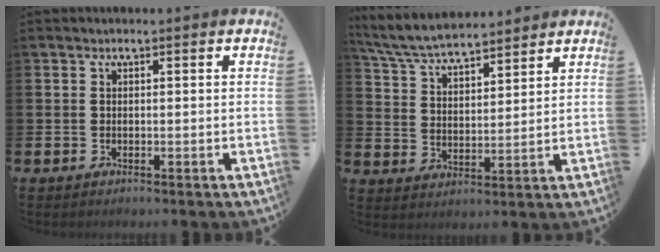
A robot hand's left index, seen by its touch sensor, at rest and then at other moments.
{"total": 6.6, "force": [6.3, 1.1, 1.6], "torque": [-0.059, -0.031, 0.114]}